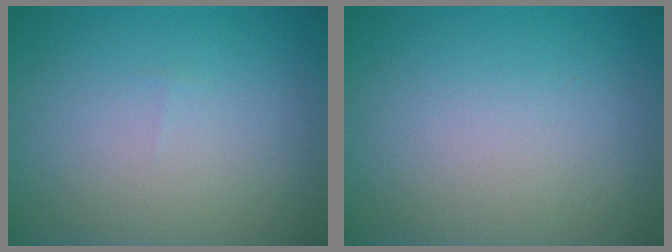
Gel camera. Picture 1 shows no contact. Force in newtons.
{"total": 0.0}